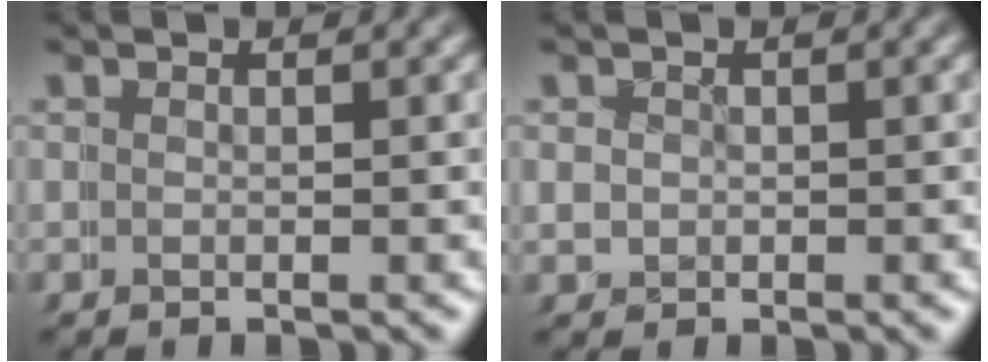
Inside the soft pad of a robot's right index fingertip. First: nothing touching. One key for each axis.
{"total": 1.2, "fx": 0.7, "fy": 0.7, "fz": -0.7, "tx": -0.002, "ty": -0.014, "tz": 0.016}